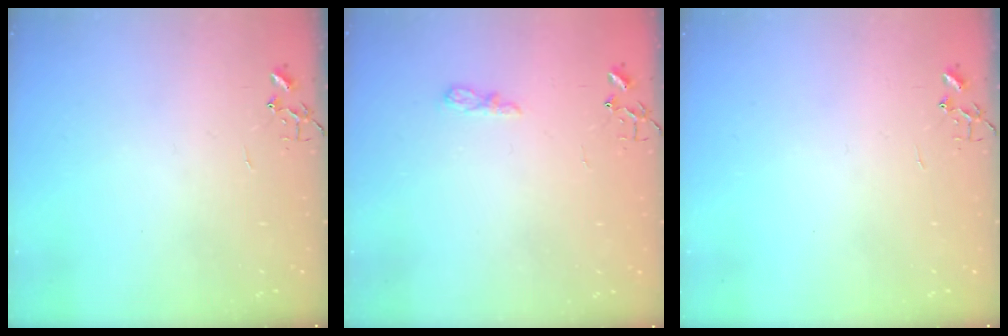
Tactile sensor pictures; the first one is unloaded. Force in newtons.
{"total": 6.2, "press": 6.1, "slide": 0.7}
{"total": 0.0}